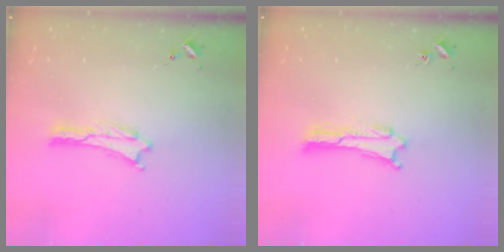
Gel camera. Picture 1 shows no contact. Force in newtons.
{"total": 0.0}